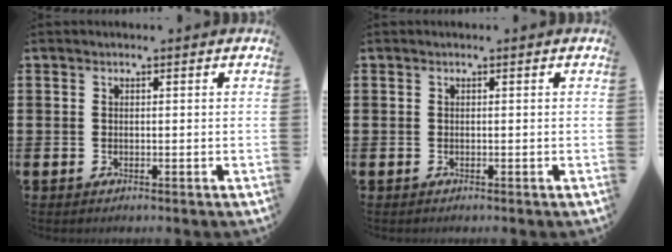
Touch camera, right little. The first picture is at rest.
{"total": 0.0}